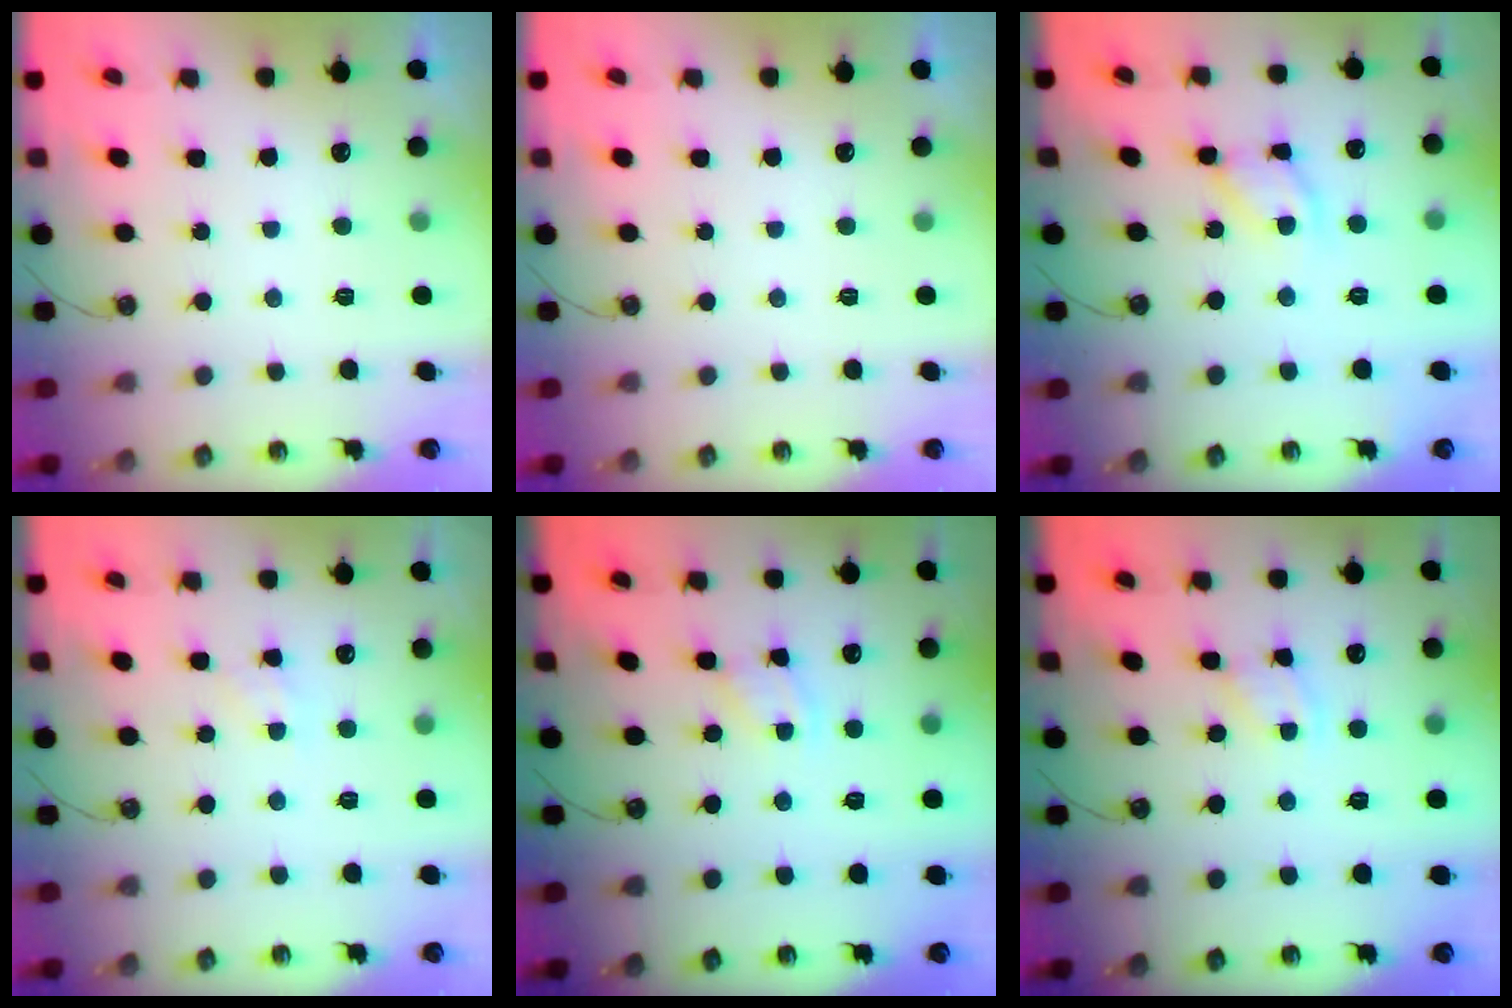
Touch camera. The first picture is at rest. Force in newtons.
{"total": 0.0}
{"total": 11.0, "press": 11.0, "slide": 0.7}
{"total": 1.3, "press": 1.3, "slide": 0.2}
{"total": 2.1, "press": 2.1, "slide": 0.3}
{"total": 2.1, "press": 2.1, "slide": 0.3}